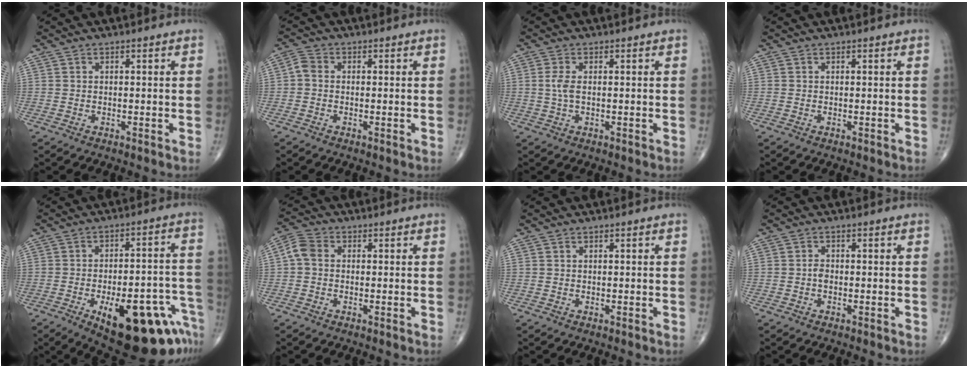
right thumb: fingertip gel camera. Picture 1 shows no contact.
{"total": 2.3, "force": [-0.4, 1.6, 1.5], "torque": [-0.026, 0.006, -0.018]}
{"total": 2.6, "force": [0.2, 1.1, 2.3], "torque": [-0.057, 0.000, 0.003]}
{"total": 0.0}
{"total": 23.4, "force": [-11.5, 9.2, 18.1], "torque": [-0.165, 0.060, -0.147]}
{"total": 4.2, "force": [0.1, 3.2, 2.7], "torque": [-0.054, 0.012, -0.009]}
{"total": 0.0}
{"total": 1.3, "force": [-0.3, 0.8, 0.9], "torque": [-0.013, 0.002, -0.008]}